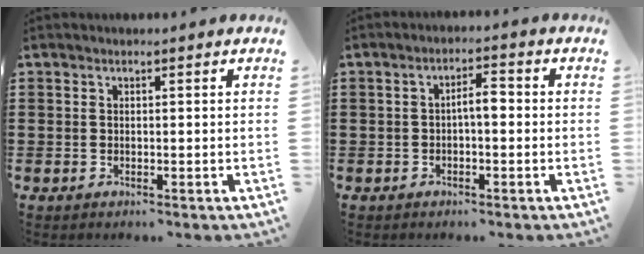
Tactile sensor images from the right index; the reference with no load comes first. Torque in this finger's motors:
{"motor_torque": [0.61, -0.59, 0.10, 0.10]}